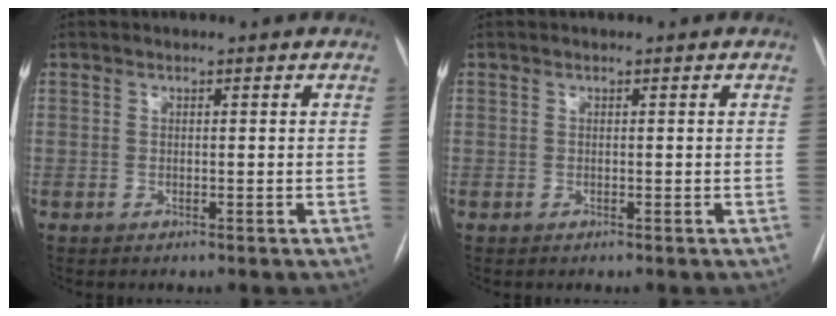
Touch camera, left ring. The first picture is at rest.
{"total": 0.0}